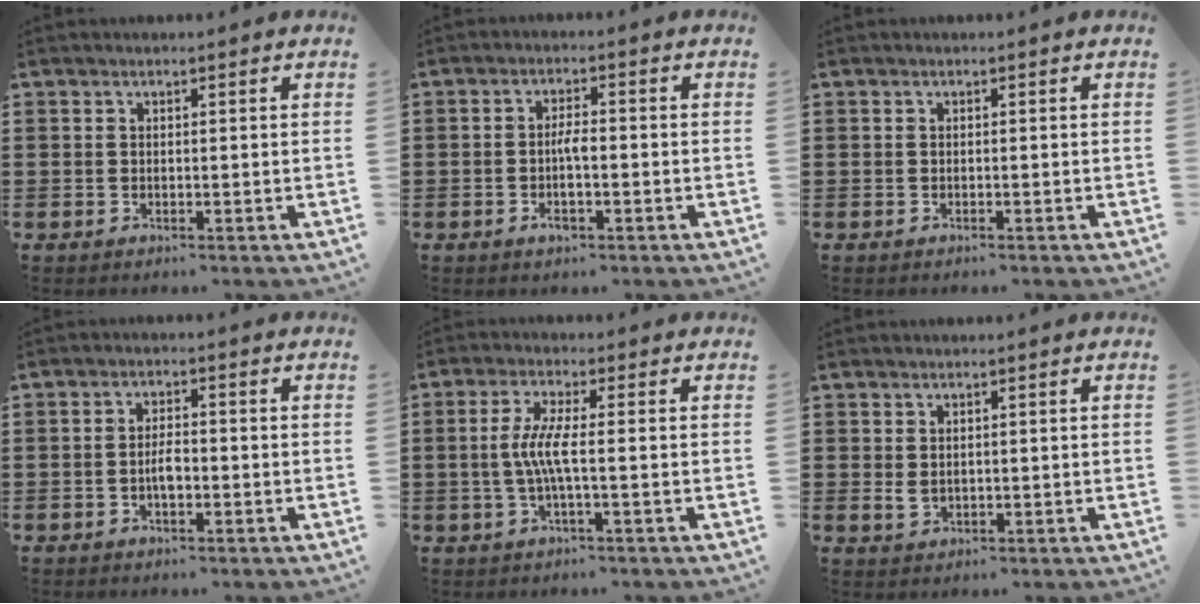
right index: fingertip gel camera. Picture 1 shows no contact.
{"total": 3.5, "force": [-1.0, 1.2, 3.2], "torque": [-0.064, 0.002, -0.022]}
{"total": 0.0}
{"total": 2.9, "force": [-0.8, 1.1, 2.6], "torque": [-0.057, 0.002, -0.018]}
{"total": 5.2, "force": [-0.5, 0.5, 5.1], "torque": [-0.115, -0.011, -0.020]}
{"total": 1.5, "force": [0.4, 1.0, 1.1], "torque": [-0.030, 0.000, 0.005]}